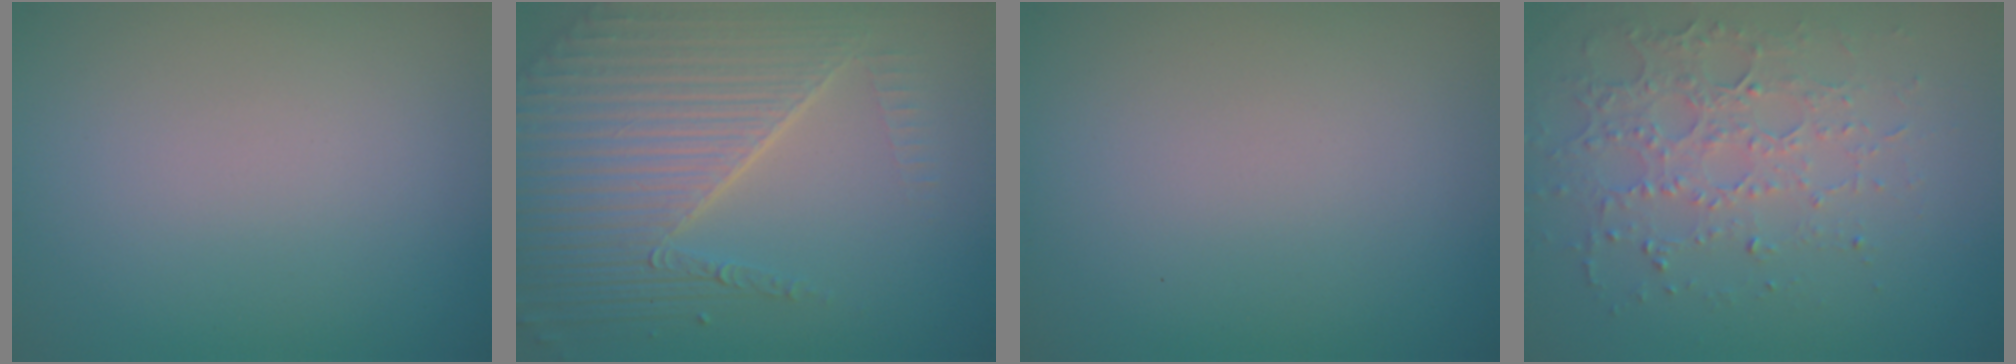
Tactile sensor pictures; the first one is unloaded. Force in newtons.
{"total": 8.4, "press": 5.6, "slide": 6.3}
{"total": 0.0}
{"total": 3.5, "press": 3.4, "slide": 1.0}